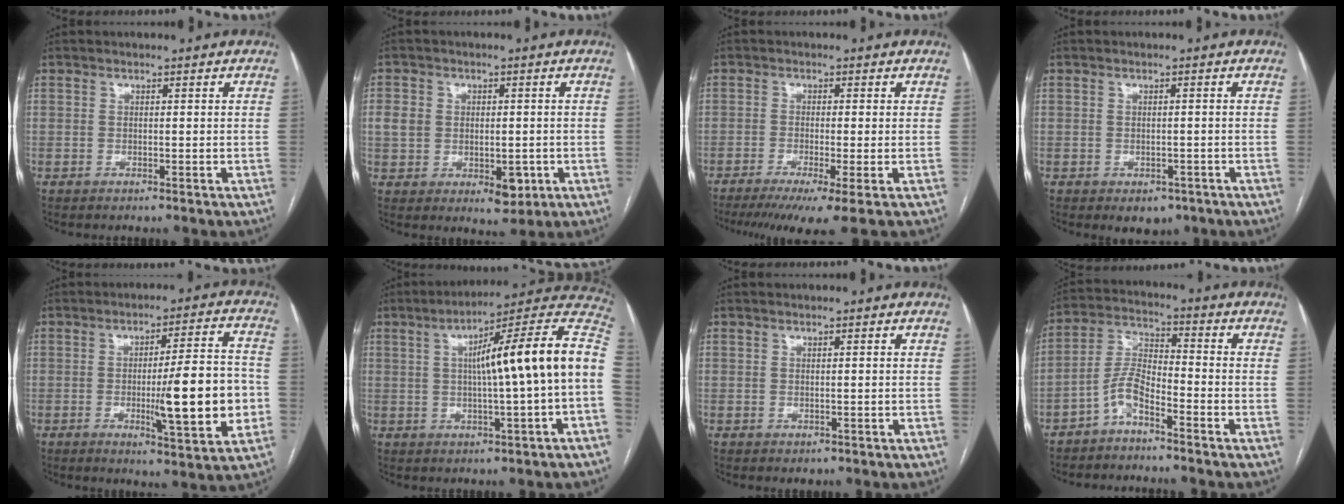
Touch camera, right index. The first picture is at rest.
{"total": 7.2, "force": [-1.0, 5.3, 4.8], "torque": [-0.063, 0.007, -0.003]}
{"total": 7.9, "force": [-5.3, -0.4, 5.9], "torque": [-0.087, -0.016, -0.082]}
{"total": 3.4, "force": [-2.2, 2.3, 1.4], "torque": [-0.006, 0.003, -0.020]}
{"total": 13.7, "force": [-2.5, 1.5, 13.4], "torque": [-0.193, -0.002, -0.032]}
{"total": 17.7, "force": [1.2, -0.1, 17.7], "torque": [-0.245, 0.035, 0.010]}
{"total": 0.6, "force": [0.0, 0.5, 0.4], "torque": [-0.001, 0.000, 0.003]}
{"total": 5.8, "force": [-3.9, 1.4, 4.0], "torque": [-0.094, 0.008, -0.082]}